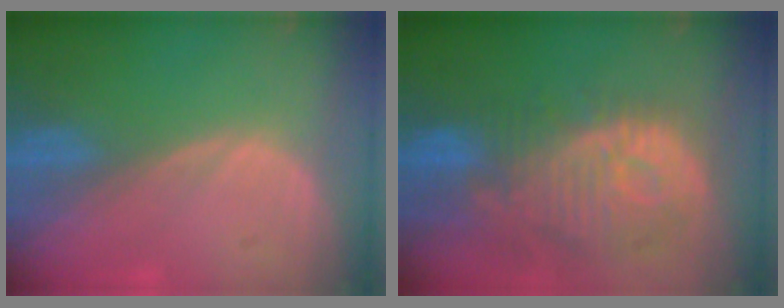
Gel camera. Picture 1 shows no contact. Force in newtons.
{"total": 12.5, "press": 11.2, "slide": 5.6}